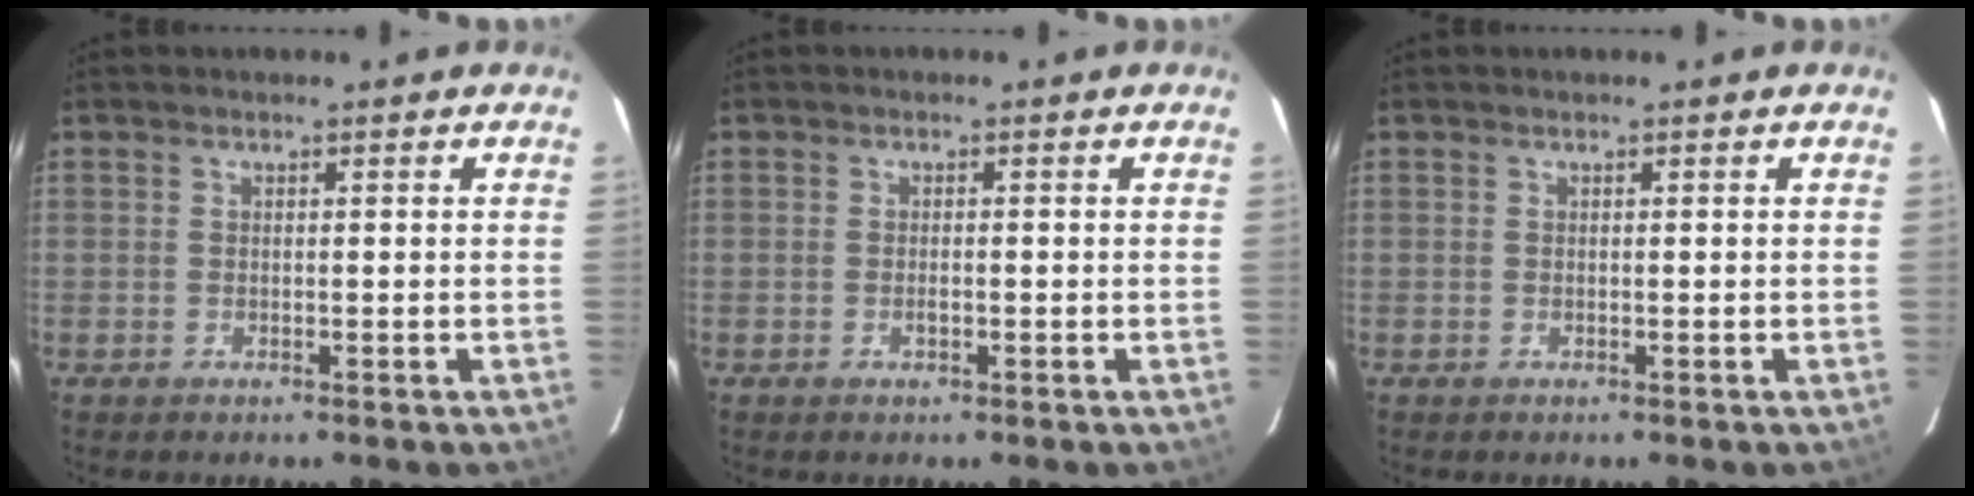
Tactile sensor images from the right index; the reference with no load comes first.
{"total": 1.3, "force": [-0.5, 0.6, 1.1], "torque": [-0.020, 0.001, -0.008]}
{"total": 0.0}